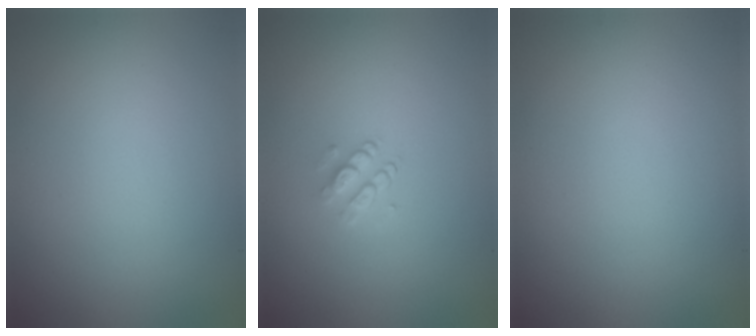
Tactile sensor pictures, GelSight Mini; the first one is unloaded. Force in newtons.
{"total": 1.4, "press": 1.0, "slide": 1.0}
{"total": 0.0}